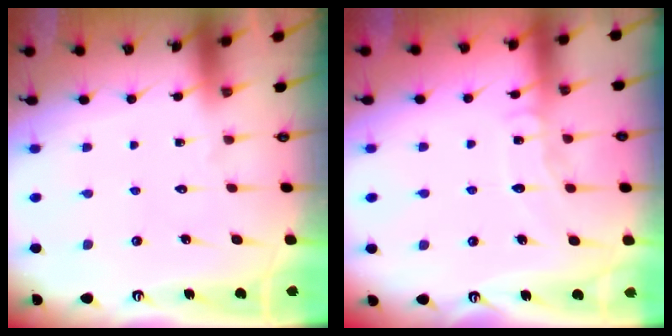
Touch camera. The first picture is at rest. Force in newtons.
{"total": 7.2, "press": 7.2, "slide": 0.7}